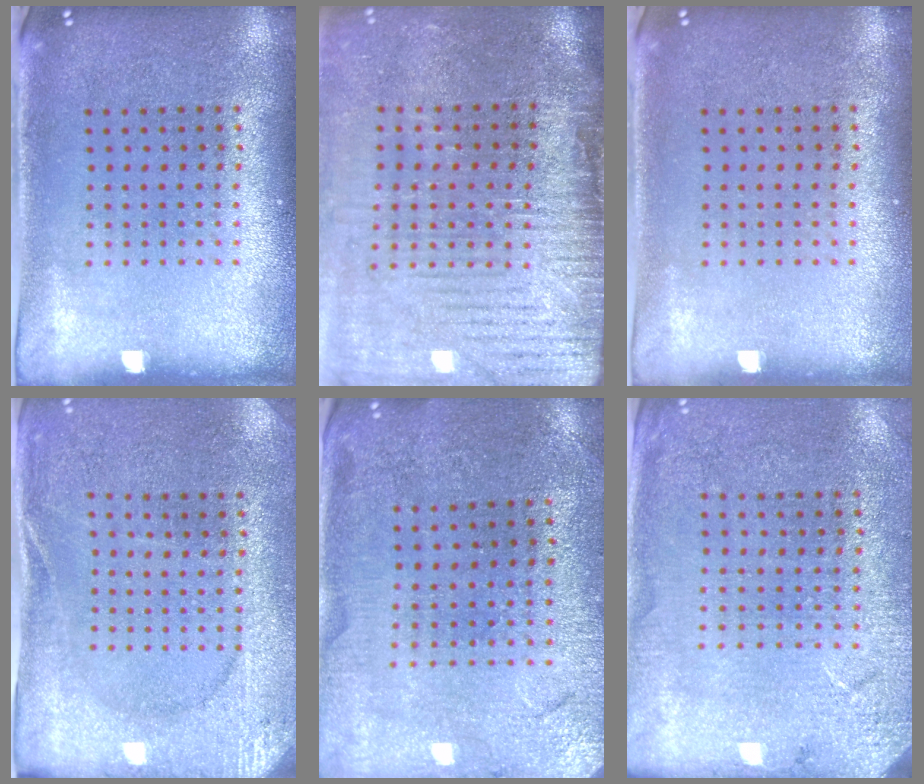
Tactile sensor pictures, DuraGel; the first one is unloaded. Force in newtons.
{"total": 4.3, "press": 3.7, "slide": 2.2}
{"total": 0.0}
{"total": 2.6, "press": 2.5, "slide": 0.5}
{"total": 0.7, "press": 0.7, "slide": 0.1}
{"total": 2.6, "press": 2.6, "slide": 0.4}